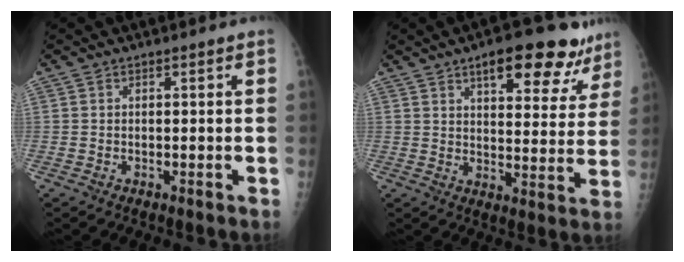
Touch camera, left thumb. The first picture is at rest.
{"total": 15.9, "force": [9.9, 6.4, 10.6], "torque": [-0.089, -0.037, 0.134]}